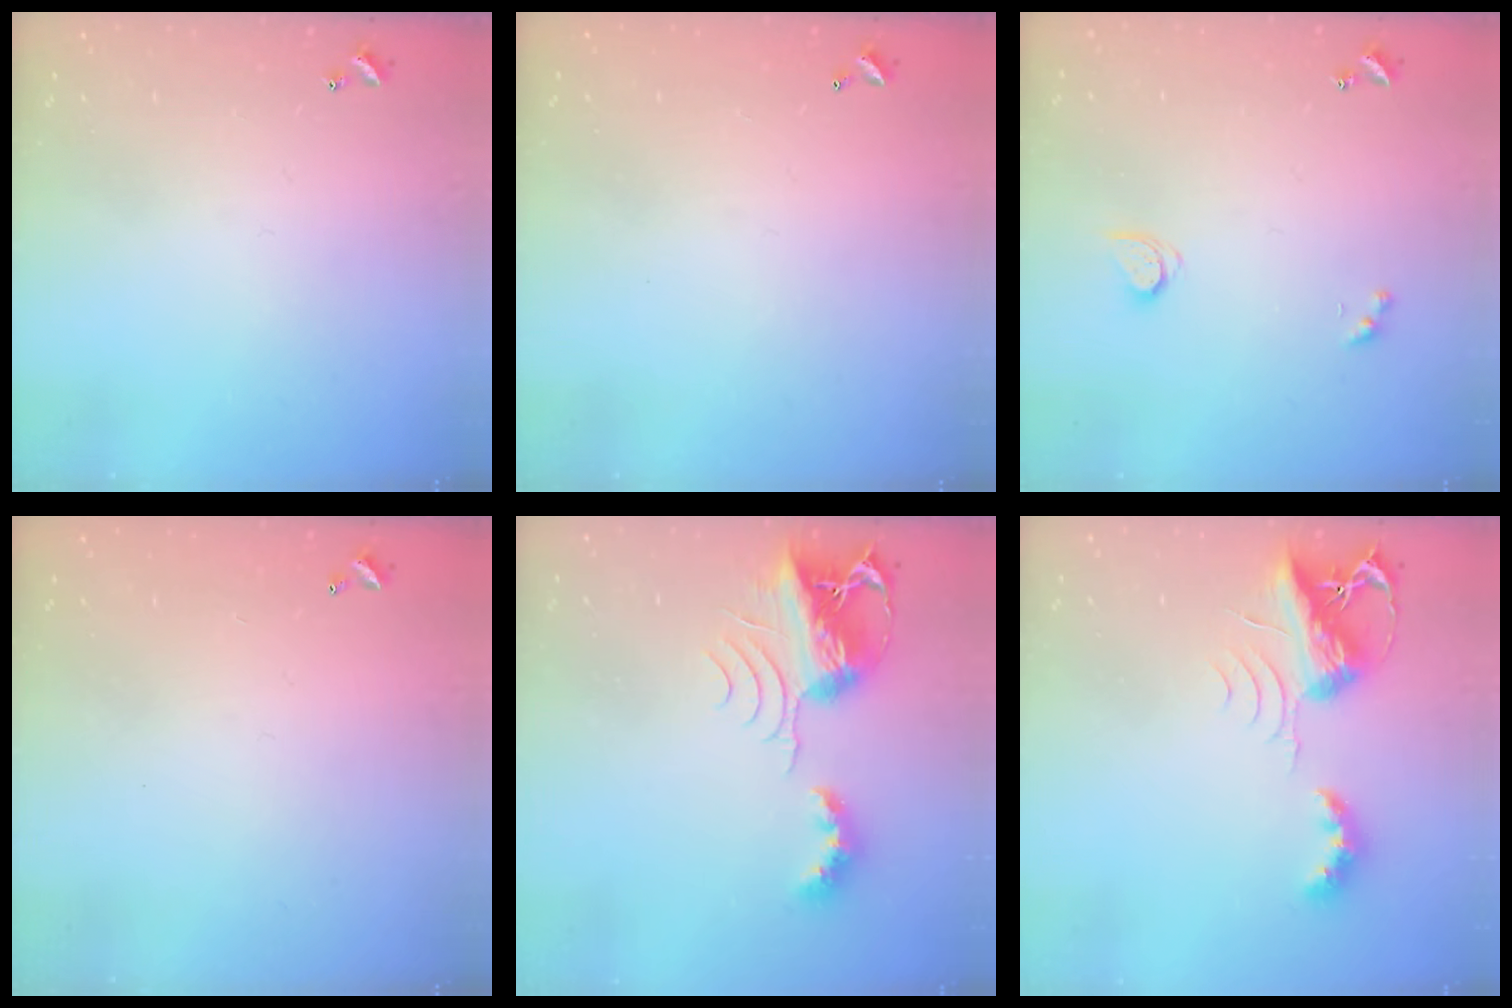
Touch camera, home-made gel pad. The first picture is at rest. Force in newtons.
{"total": 2.8, "press": 2.8, "slide": 0.1}
{"total": 2.6, "press": 2.6, "slide": 0.3}
{"total": 2.9, "press": 2.9, "slide": 0.1}
{"total": 9.4, "press": 9.3, "slide": 1.2}
{"total": 7.7, "press": 7.7, "slide": 0.5}